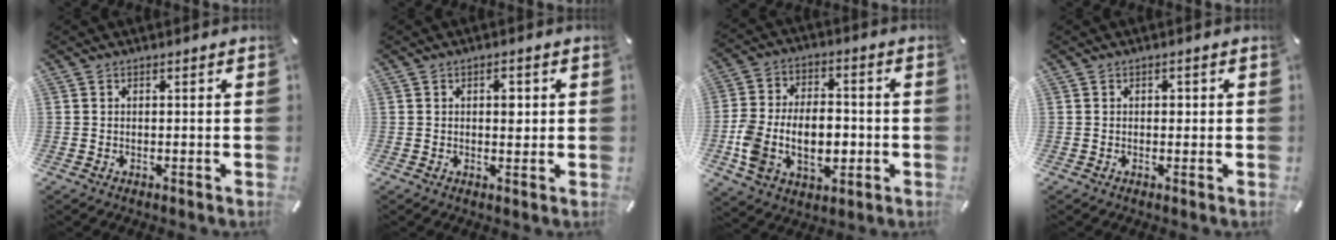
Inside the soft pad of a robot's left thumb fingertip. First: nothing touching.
{"total": 3.3, "force": [0.5, 2.0, 2.6], "torque": [-0.021, -0.006, 0.001]}
{"total": 15.1, "force": [-2.9, 10.5, 10.5], "torque": [-0.222, 0.014, -0.050]}
{"total": 1.3, "force": [0.1, 1.1, 0.8], "torque": [-0.008, 0.003, -0.002]}